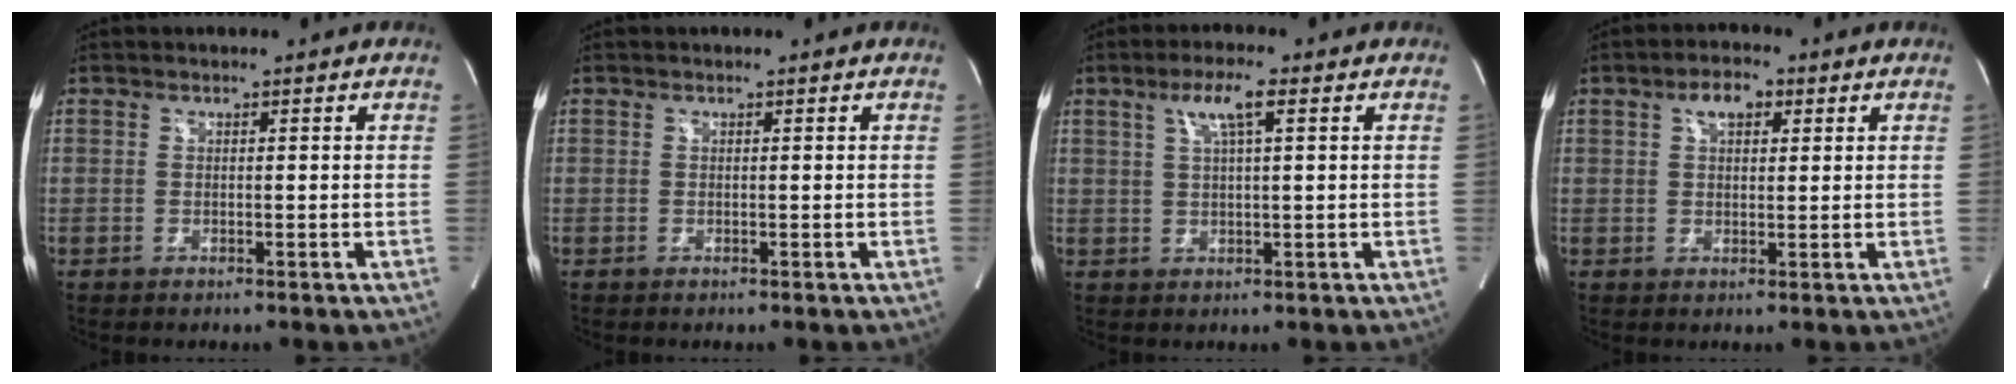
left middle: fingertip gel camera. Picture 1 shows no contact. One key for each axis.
{"total": 0.0}
{"total": 4.9, "fx": 2.2, "fy": 0.4, "fz": 4.4, "tx": -0.084, "ty": 0.008, "tz": 0.041}
{"total": 4.2, "fx": 1.9, "fy": 2.1, "fz": 3.1, "tx": -0.057, "ty": 0.016, "tz": 0.033}